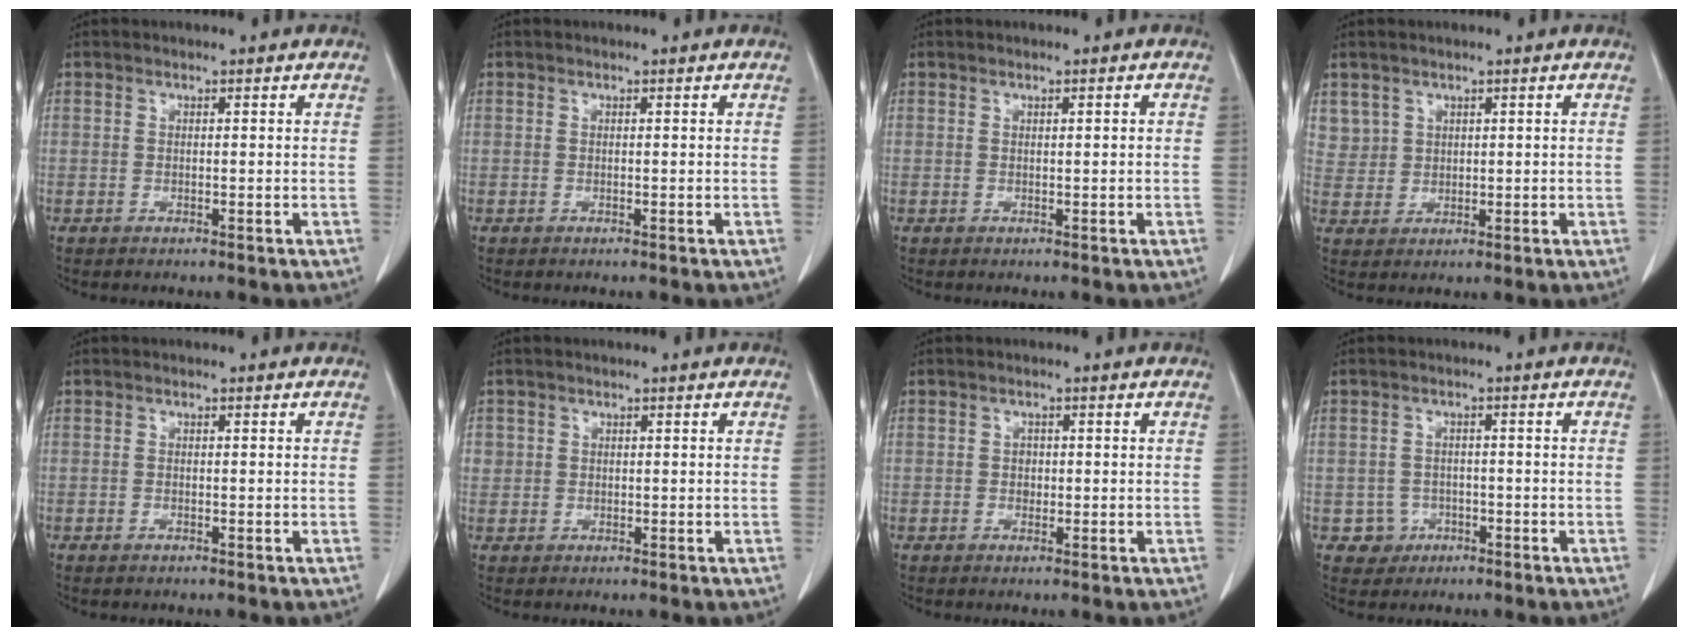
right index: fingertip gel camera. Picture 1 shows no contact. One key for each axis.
{"total": 0.0}
{"total": 0.6, "fx": 0.1, "fy": -0.1, "fz": 0.6, "tx": -0.013, "ty": -0.001, "tz": 0.005}
{"total": 3.9, "fx": 2.2, "fy": 3.2, "fz": -0.3, "tx": 0.019, "ty": 0.002, "tz": 0.044}
{"total": 0.5, "fx": -0.4, "fy": 0.0, "fz": 0.3, "tx": -0.012, "ty": -0.002, "tz": -0.004}
{"total": 1.6, "fx": 0.4, "fy": 1.5, "fz": 0.2, "tx": 0.009, "ty": 0.007, "tz": 0.006}
{"total": 1.2, "fx": -0.1, "fy": 1.1, "fz": 0.6, "tx": -0.009, "ty": 0.003, "tz": -0.001}
{"total": 3.1, "fx": -1.3, "fy": 2.8, "fz": -0.2, "tx": 0.012, "ty": 0.014, "tz": -0.015}